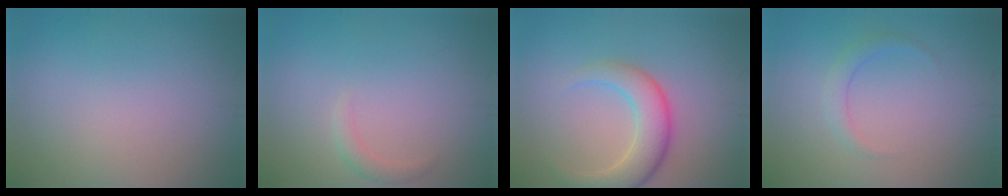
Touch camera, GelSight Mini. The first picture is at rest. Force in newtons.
{"total": 1.2, "press": 1.2, "slide": 0.2}
{"total": 4.7, "press": 4.7, "slide": 0.3}
{"total": 1.5, "press": 1.5, "slide": 0.1}